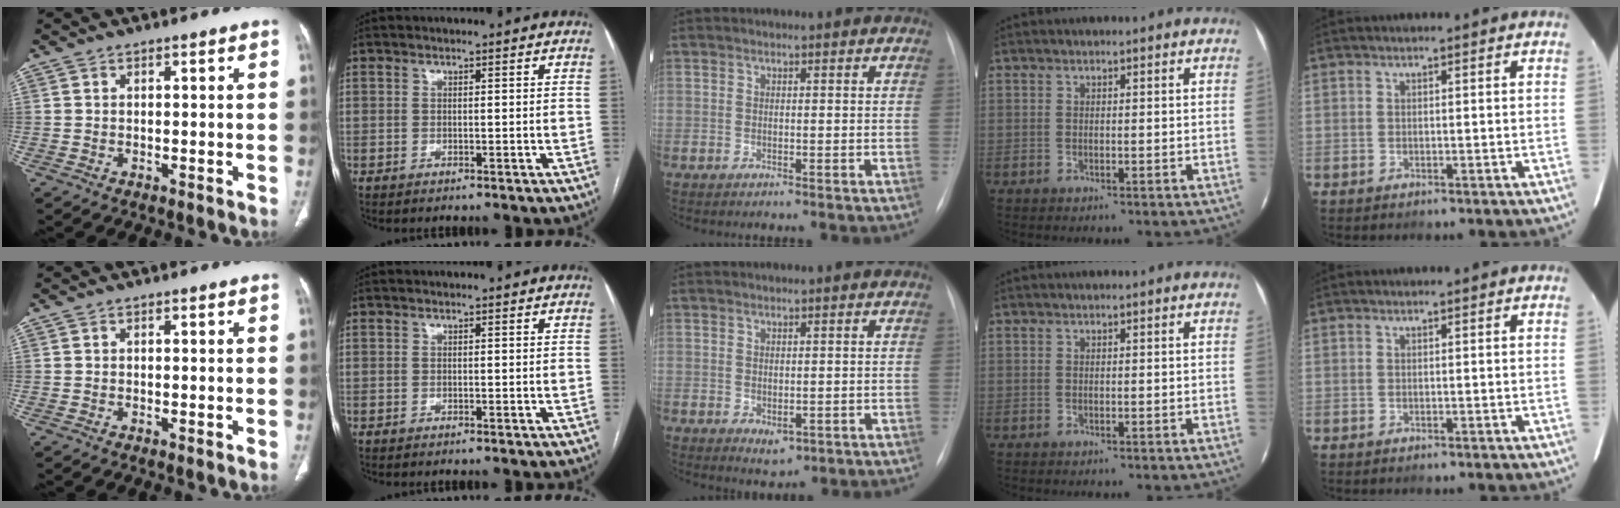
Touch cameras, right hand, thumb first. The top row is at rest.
{"middle": {"total": 2.4, "force": [-0.6, 1.6, 1.8], "torque": [-0.021, -0.004, 0.003]}}